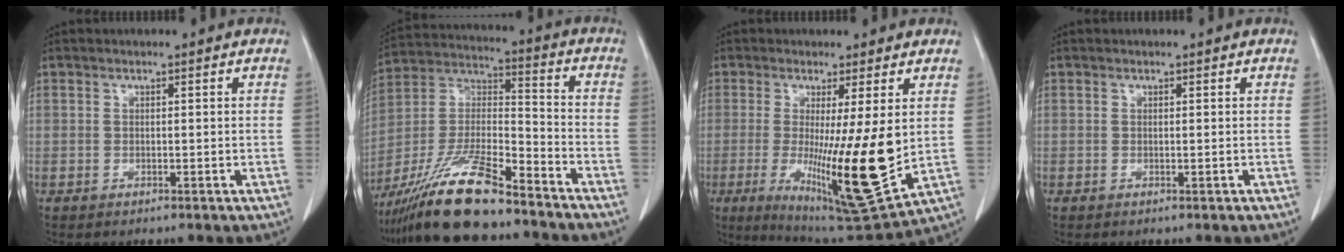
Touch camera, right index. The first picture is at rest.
{"total": 17.2, "force": [-13.4, 2.7, 10.4], "torque": [-0.222, -0.014, -0.248]}
{"total": 15.9, "force": [-1.4, 0.7, 15.8], "torque": [-0.269, -0.050, -0.015]}
{"total": 0.0}